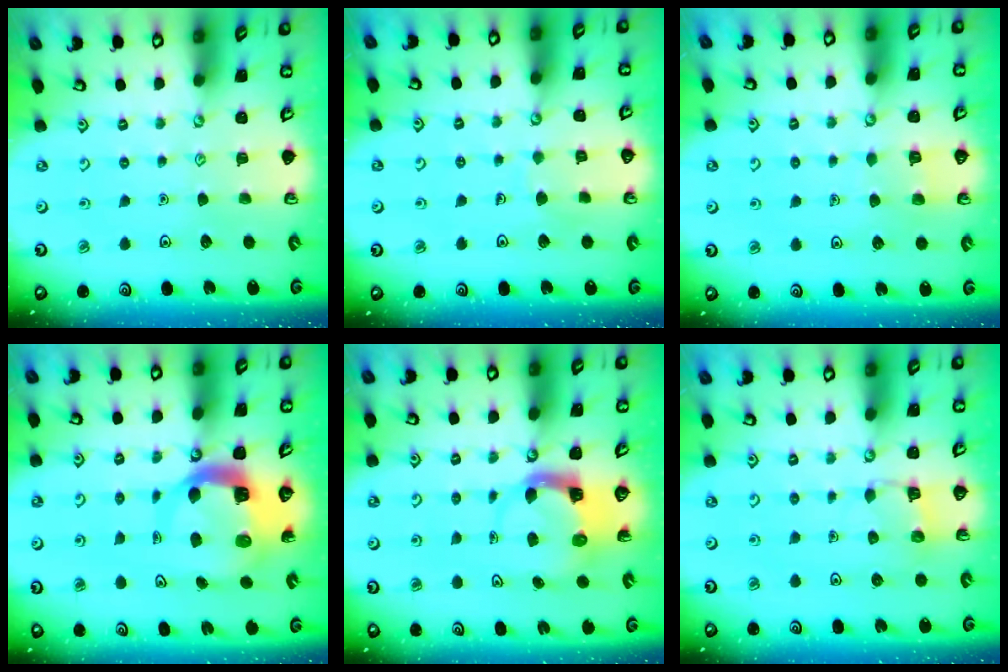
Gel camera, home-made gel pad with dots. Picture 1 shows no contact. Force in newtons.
{"total": 4.7, "press": 4.7, "slide": 0.1}
{"total": 4.3, "press": 4.3, "slide": 0.4}
{"total": 8.4, "press": 8.3, "slide": 1.0}
{"total": 3.9, "press": 3.9, "slide": 0.6}
{"total": 5.4, "press": 5.4, "slide": 0.4}